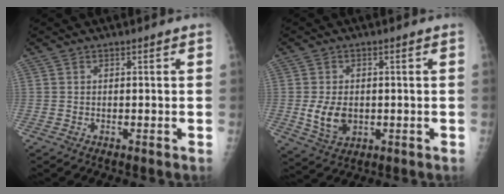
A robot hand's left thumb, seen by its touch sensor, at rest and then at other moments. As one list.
[{"total": 6.8, "force": [-0.6, 4.8, 4.8], "torque": [-0.075, -0.006, 0.000]}]